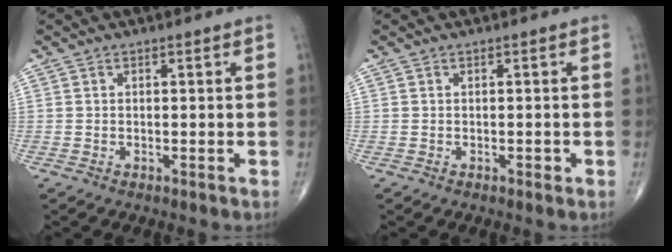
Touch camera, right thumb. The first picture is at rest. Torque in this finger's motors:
{"motor_torque": [0.46, 0.32, -0.15, -0.06, 0.08]}